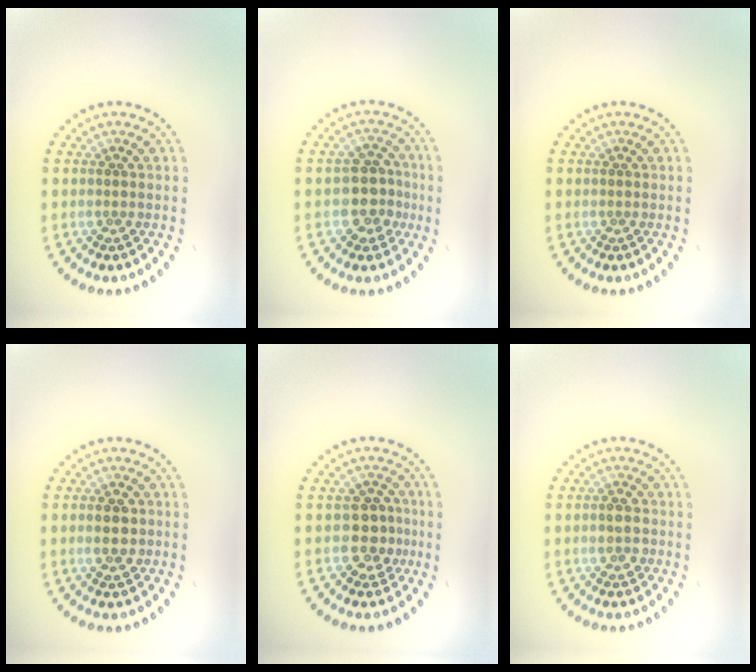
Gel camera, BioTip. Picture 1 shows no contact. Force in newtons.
{"total": 3.3, "press": 3.0, "slide": 1.2}
{"total": 0.0}
{"total": 2.9, "press": 2.9, "slide": 0.2}
{"total": 2.8, "press": 2.6, "slide": 1.0}
{"total": 1.8, "press": 1.8, "slide": 0.1}